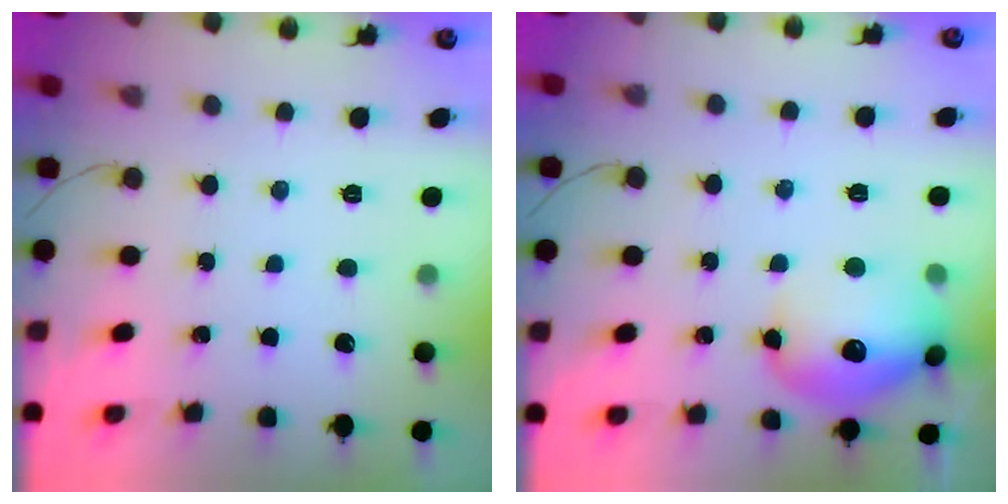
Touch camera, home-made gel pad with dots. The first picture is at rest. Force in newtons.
{"total": 15.8, "press": 15.7, "slide": 1.8}